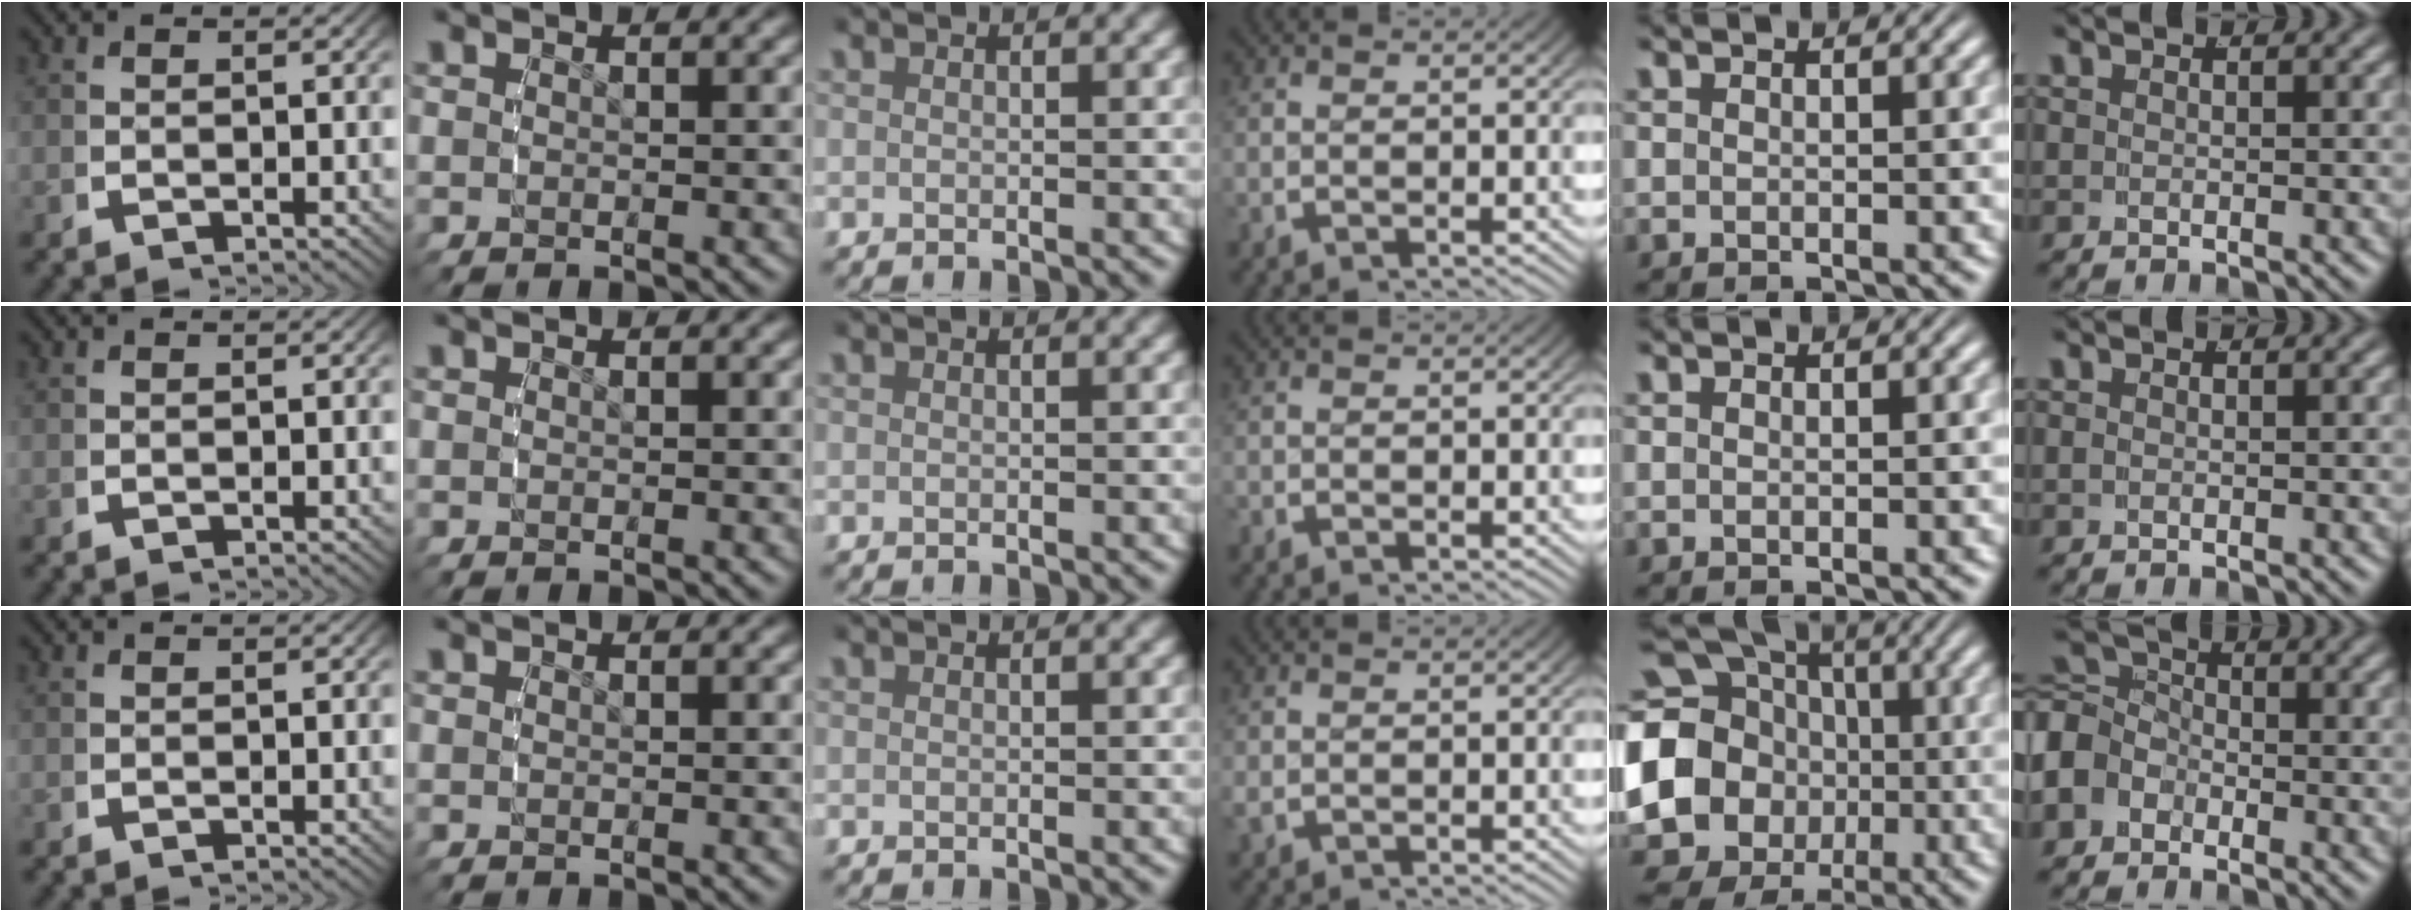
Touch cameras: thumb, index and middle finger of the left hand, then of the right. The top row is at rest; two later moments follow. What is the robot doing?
{"motion": "grasp_and_lifting", "object": "small bumper sticker"}